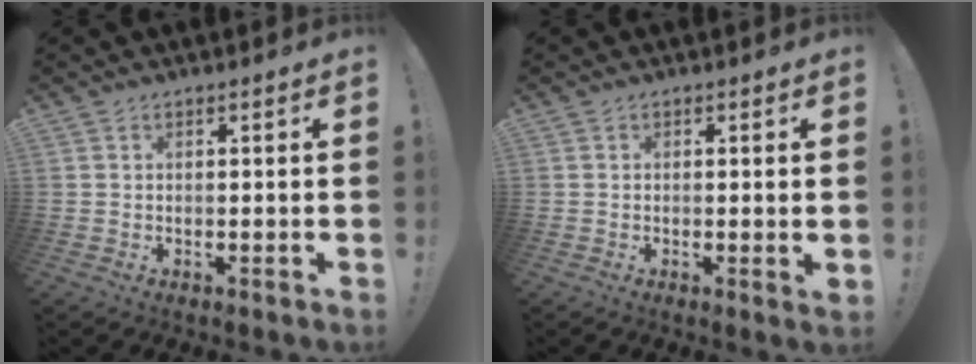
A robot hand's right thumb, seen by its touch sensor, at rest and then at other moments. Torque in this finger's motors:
{"motor_torque": [-0.17, -0.34, -0.14, 0.31, 0.02]}